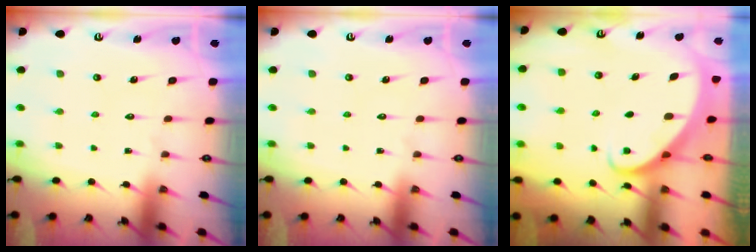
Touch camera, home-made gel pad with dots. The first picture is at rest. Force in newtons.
{"total": 0.0}
{"total": 2.8, "press": 2.8, "slide": 0.2}